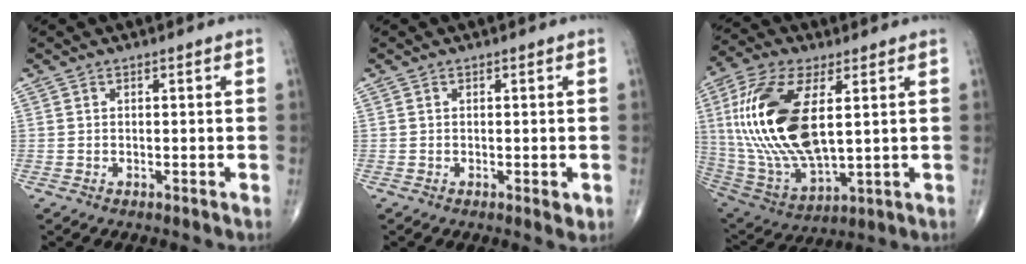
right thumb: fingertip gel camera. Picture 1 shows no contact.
{"total": 1.5, "force": [-0.3, 0.5, 1.3], "torque": [-0.012, -0.003, -0.003]}
{"total": 23.2, "force": [3.9, 10.6, 20.2], "torque": [-0.426, -0.022, 0.077]}